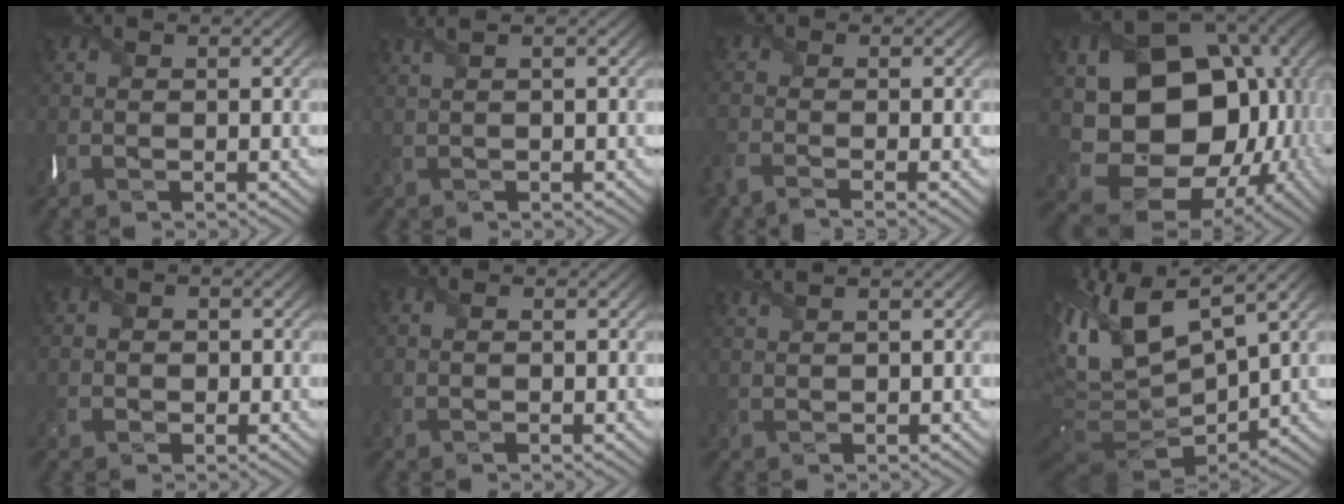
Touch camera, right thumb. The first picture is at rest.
{"total": 2.3, "force": [1.1, 0.5, 1.9], "torque": [-0.037, 0.003, 0.011]}
{"total": 4.5, "force": [-2.2, 1.2, 3.7], "torque": [-0.065, -0.015, -0.053]}
{"total": 20.4, "force": [-0.5, 16.3, 12.3], "torque": [-0.222, -0.057, 0.027]}
{"total": 1.6, "force": [-0.5, 1.5, 0.3], "torque": [0.000, -0.006, -0.009]}
{"total": 0.6, "force": [0.0, 0.1, 0.6], "torque": [-0.016, -0.001, -0.001]}
{"total": 2.5, "force": [1.6, 0.6, 1.8], "torque": [-0.032, 0.005, 0.007]}
{"total": 14.2, "force": [4.6, 5.9, 12.1], "torque": [-0.275, -0.004, 0.094]}